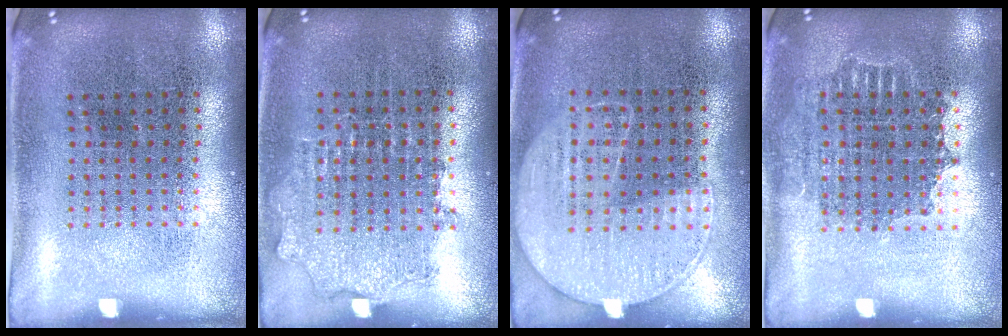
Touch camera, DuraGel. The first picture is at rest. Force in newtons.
{"total": 0.9, "press": 0.8, "slide": 0.2}
{"total": 1.3, "press": 1.1, "slide": 0.6}
{"total": 1.4, "press": 1.2, "slide": 0.7}